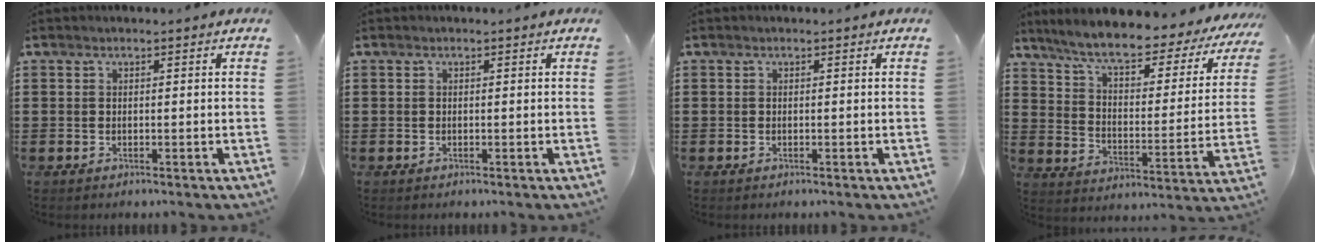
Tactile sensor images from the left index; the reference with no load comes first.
{"total": 0.0}
{"total": 0.0}
{"total": 8.4, "force": [6.8, 1.0, 4.9], "torque": [-0.112, -0.043, 0.110]}